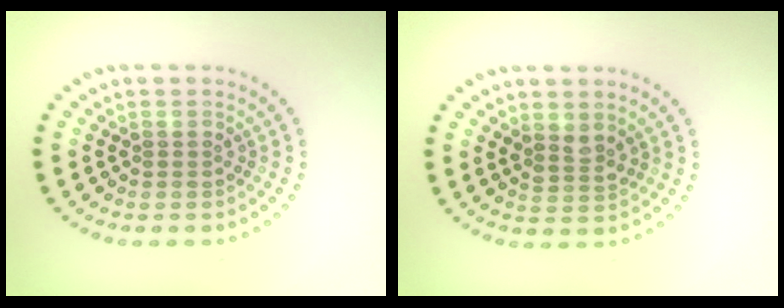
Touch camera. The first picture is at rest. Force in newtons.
{"total": 1.5, "press": 1.2, "slide": 0.9}